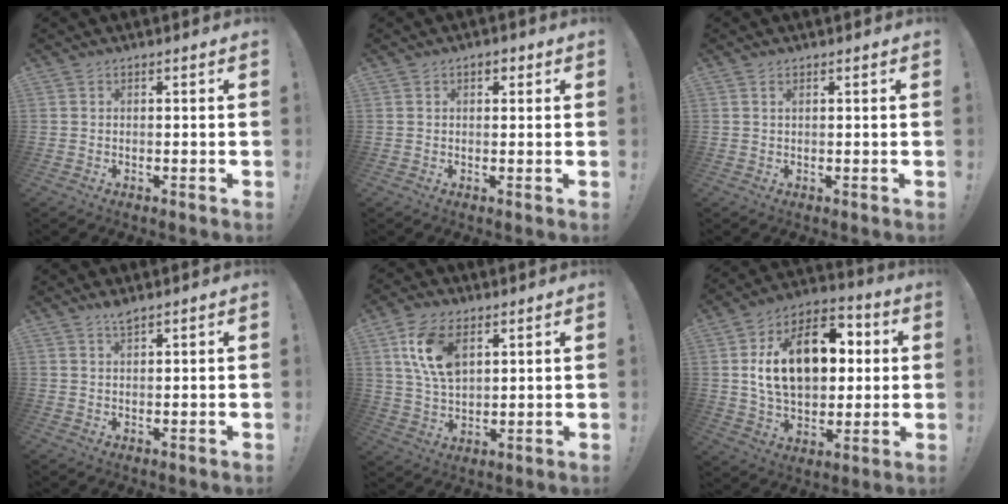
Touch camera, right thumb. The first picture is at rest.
{"total": 2.0, "force": [0.8, 1.3, 1.3], "torque": [-0.018, 0.000, 0.012]}
{"total": 1.0, "force": [0.5, 0.2, 0.9], "torque": [-0.015, 0.001, 0.008]}
{"total": 2.9, "force": [2.5, 0.4, 1.4], "torque": [-0.015, -0.014, 0.041]}
{"total": 12.8, "force": [5.5, 7.6, 8.6], "torque": [-0.169, -0.005, 0.104]}
{"total": 21.0, "force": [4.3, 13.4, 15.6], "torque": [-0.240, -0.003, 0.078]}